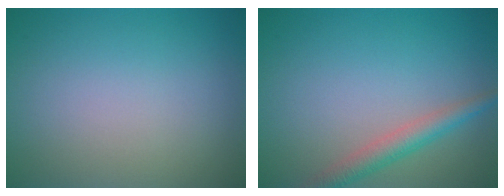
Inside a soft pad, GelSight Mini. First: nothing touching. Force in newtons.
{"total": 2.9, "press": 2.9, "slide": 0.1}